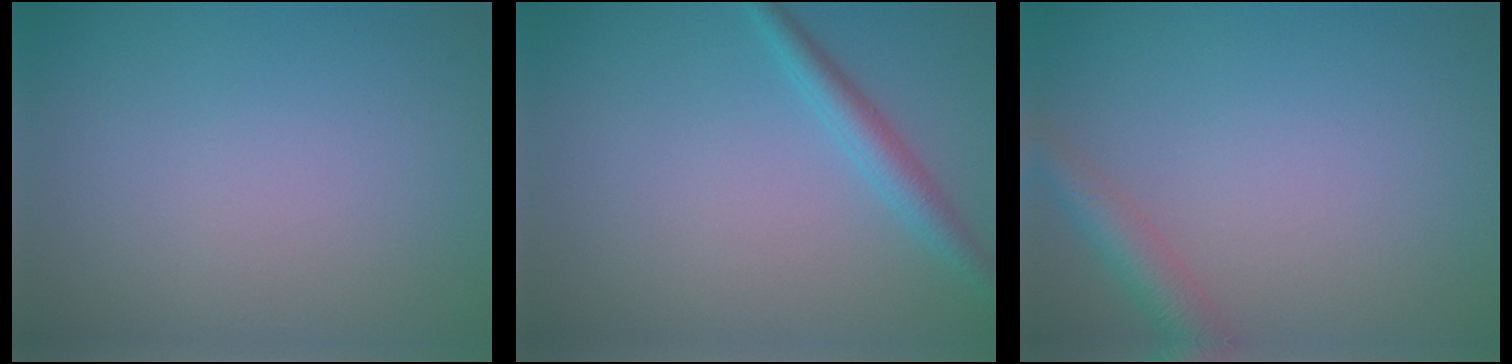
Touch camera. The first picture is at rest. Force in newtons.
{"total": 2.4, "press": 2.4, "slide": 0.1}
{"total": 2.9, "press": 2.9, "slide": 0.2}